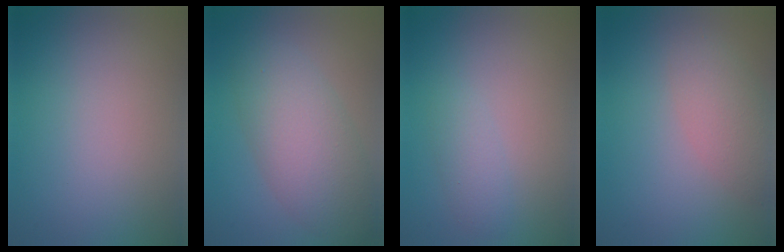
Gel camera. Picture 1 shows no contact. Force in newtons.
{"total": 6.5, "press": 6.5, "slide": 0.2}
{"total": 1.5, "press": 1.5, "slide": 0.1}
{"total": 3.1, "press": 3.1, "slide": 0.2}